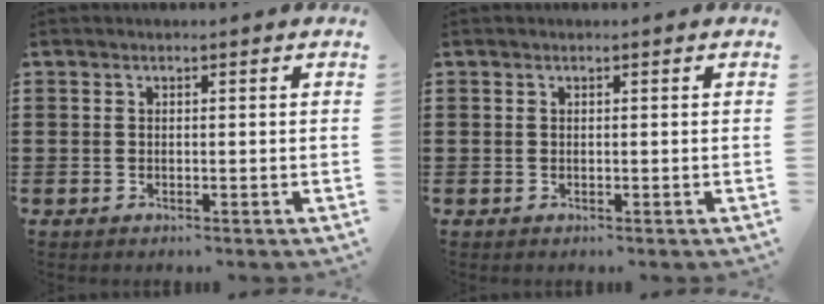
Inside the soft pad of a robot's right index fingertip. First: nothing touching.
{"total": 0.0}